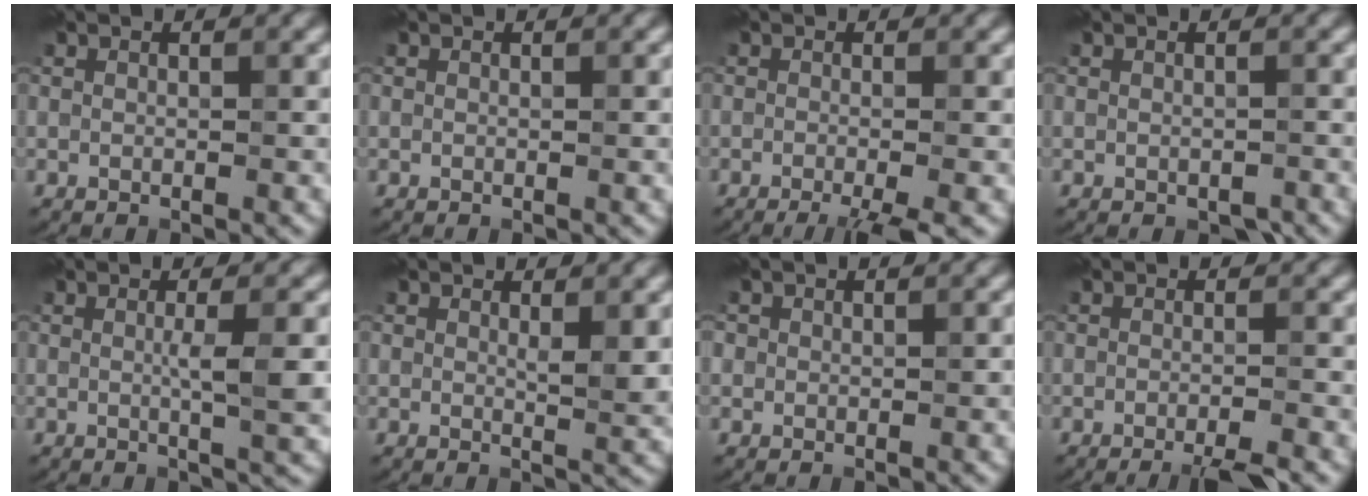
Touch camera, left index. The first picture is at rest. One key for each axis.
{"total": 0.0}
{"total": 3.3, "fx": -1.7, "fy": 0.7, "fz": 2.7, "tx": -0.035, "ty": -0.006, "tz": -0.033}
{"total": 0.7, "fx": -0.4, "fy": 0.4, "fz": 0.4, "tx": -0.006, "ty": -0.002, "tz": -0.005}
{"total": 3.8, "fx": 0.2, "fy": 0.7, "fz": 3.7, "tx": -0.053, "ty": -0.001, "tz": 0.004}
{"total": 1.9, "fx": 0.7, "fy": 0.4, "fz": 1.7, "tx": -0.024, "ty": -0.005, "tz": 0.012}
{"total": 0.8, "fx": 0.1, "fy": 0.8, "fz": 0.2, "tx": 0.000, "ty": -0.004, "tz": 0.002}
{"total": 2.8, "fx": -1.7, "fy": 0.4, "fz": 2.1, "tx": -0.025, "ty": -0.007, "tz": -0.036}